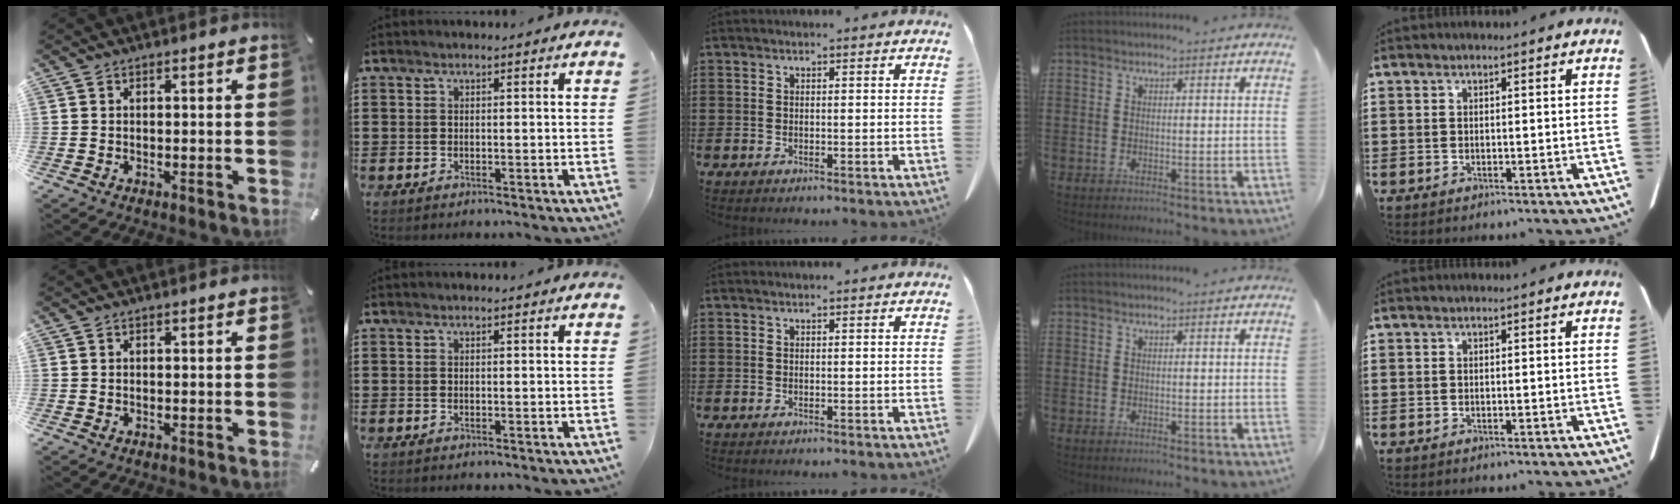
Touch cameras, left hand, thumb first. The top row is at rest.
{}